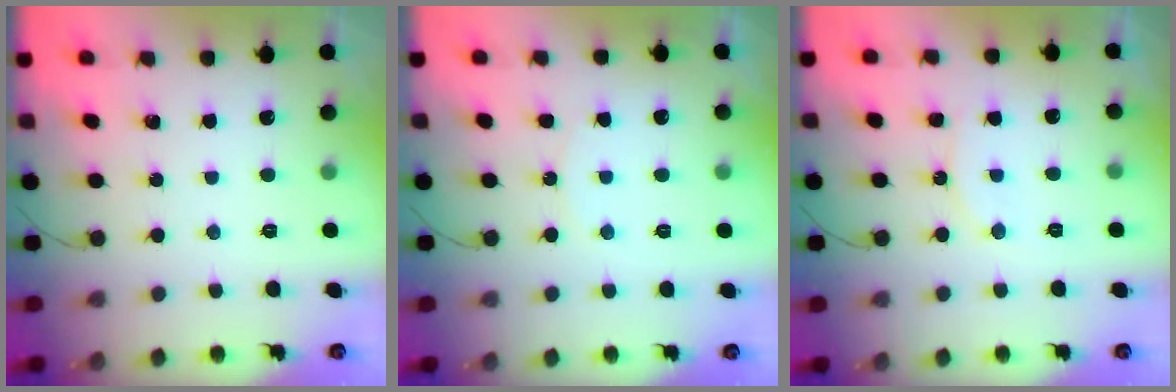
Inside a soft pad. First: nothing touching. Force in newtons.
{"total": 5.7, "press": 5.7, "slide": 0.7}
{"total": 7.3, "press": 6.9, "slide": 2.5}